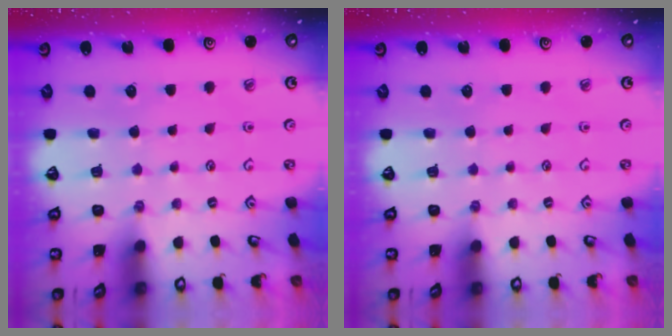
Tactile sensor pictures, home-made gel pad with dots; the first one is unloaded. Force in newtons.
{"total": 0.0}